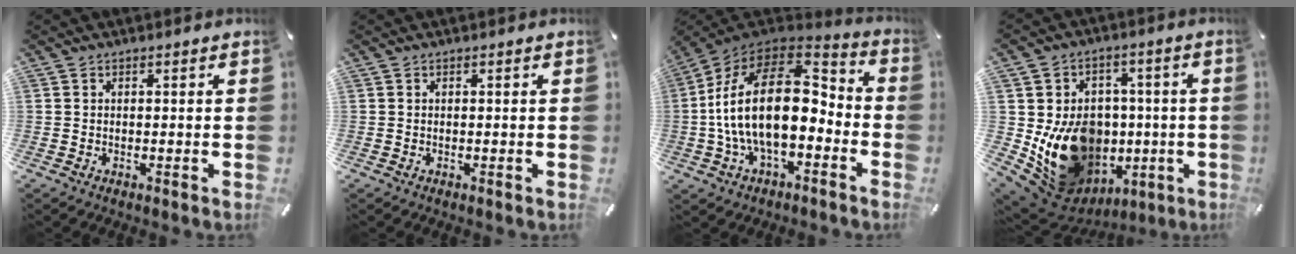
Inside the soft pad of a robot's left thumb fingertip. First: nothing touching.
{"total": 0.0}
{"total": 24.1, "force": [-1.1, 13.9, 19.7], "torque": [-0.376, 0.016, -0.018]}
{"total": 17.4, "force": [-2.5, 15.0, 8.6], "torque": [-0.146, -0.009, -0.019]}